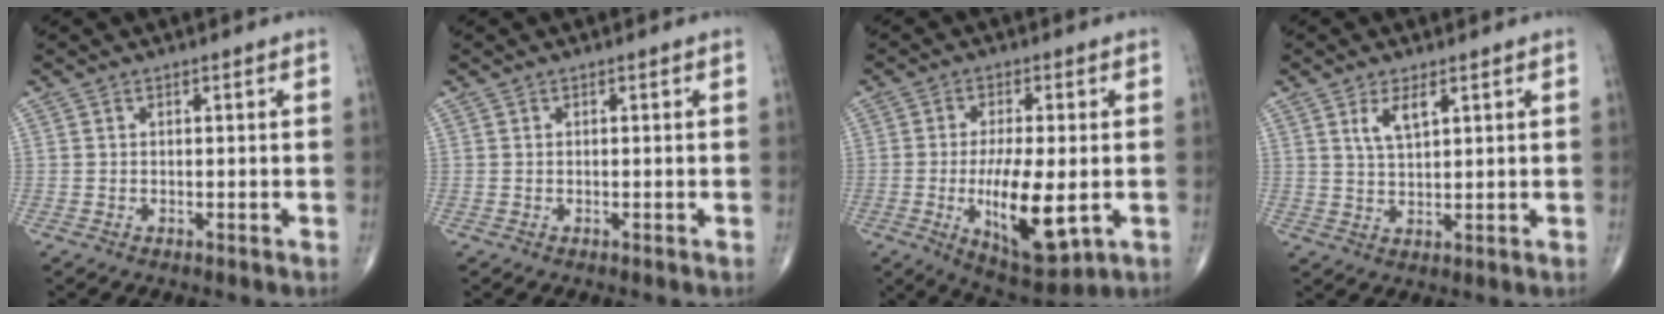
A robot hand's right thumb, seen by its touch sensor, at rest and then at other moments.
{"total": 0.0}
{"total": 13.8, "force": [-2.5, 5.1, 12.6], "torque": [-0.205, -0.018, -0.031]}
{"total": 4.3, "force": [2.2, 1.6, 3.3], "torque": [-0.062, -0.010, 0.045]}